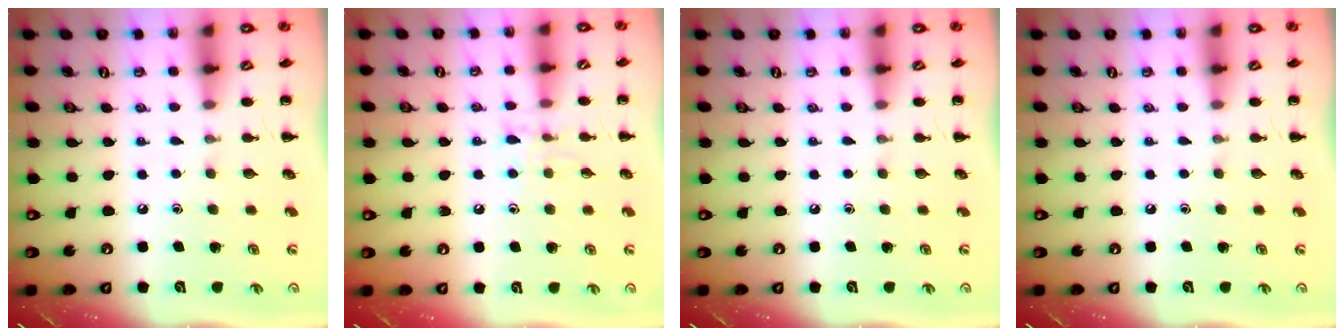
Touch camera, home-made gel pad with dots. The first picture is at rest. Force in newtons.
{"total": 6.2, "press": 6.1, "slide": 0.8}
{"total": 0.0}
{"total": 0.0}